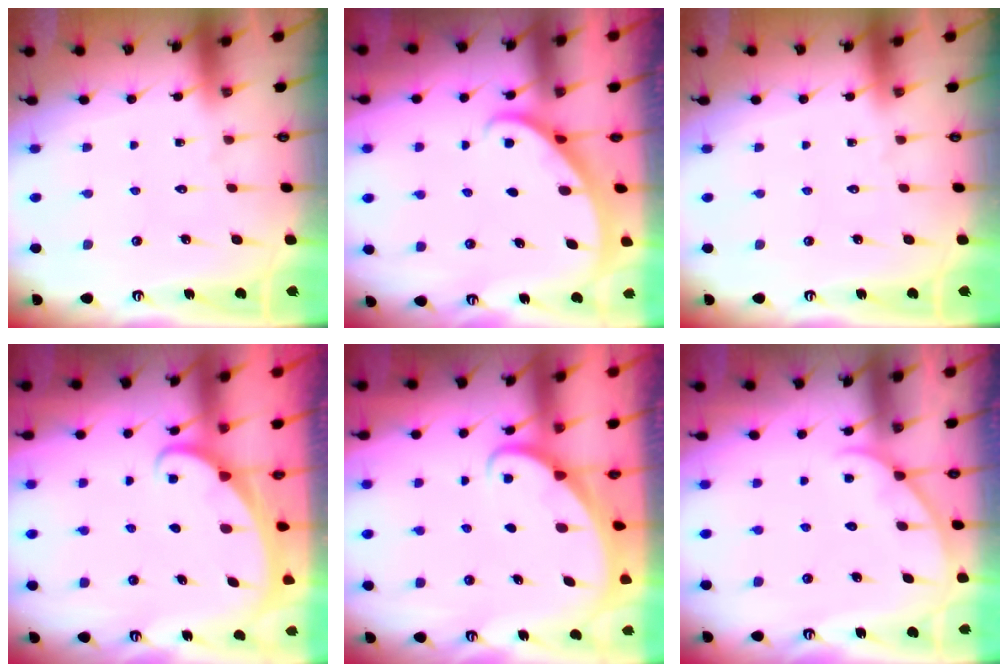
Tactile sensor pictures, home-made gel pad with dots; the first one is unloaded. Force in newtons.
{"total": 2.1, "press": 2.1, "slide": 0.2}
{"total": 0.0}
{"total": 1.7, "press": 1.7, "slide": 0.1}
{"total": 1.9, "press": 1.9, "slide": 0.1}
{"total": 3.6, "press": 3.6, "slide": 0.3}